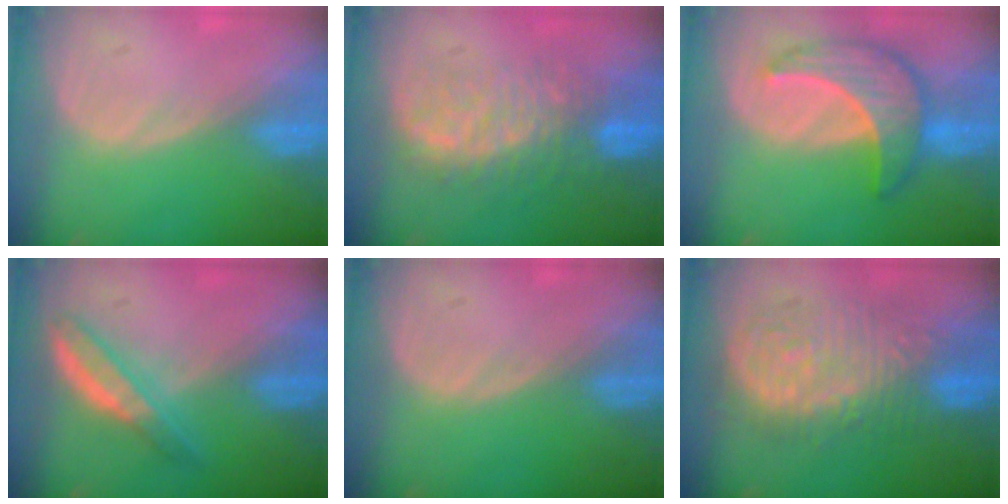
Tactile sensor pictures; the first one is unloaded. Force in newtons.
{"total": 10.0, "press": 8.6, "slide": 5.2}
{"total": 8.4, "press": 8.4, "slide": 0.7}
{"total": 4.5, "press": 4.4, "slide": 0.9}
{"total": 0.0}
{"total": 10.1, "press": 10.1, "slide": 0.5}